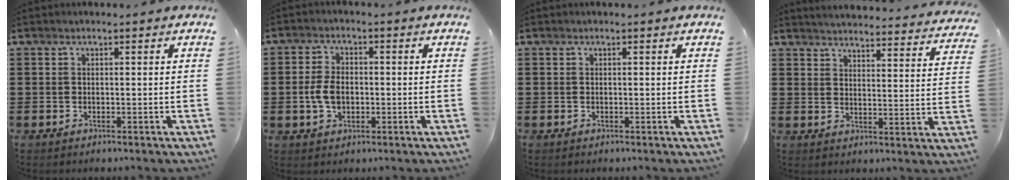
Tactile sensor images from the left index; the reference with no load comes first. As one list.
[{"total": 4.7, "force": [-0.6, 2.9, 3.6], "torque": [-0.090, -0.001, -0.017]}, {"total": 0.0}, {"total": 3.8, "force": [3.7, -0.5, 0.3], "torque": [-0.017, -0.035, 0.060]}]